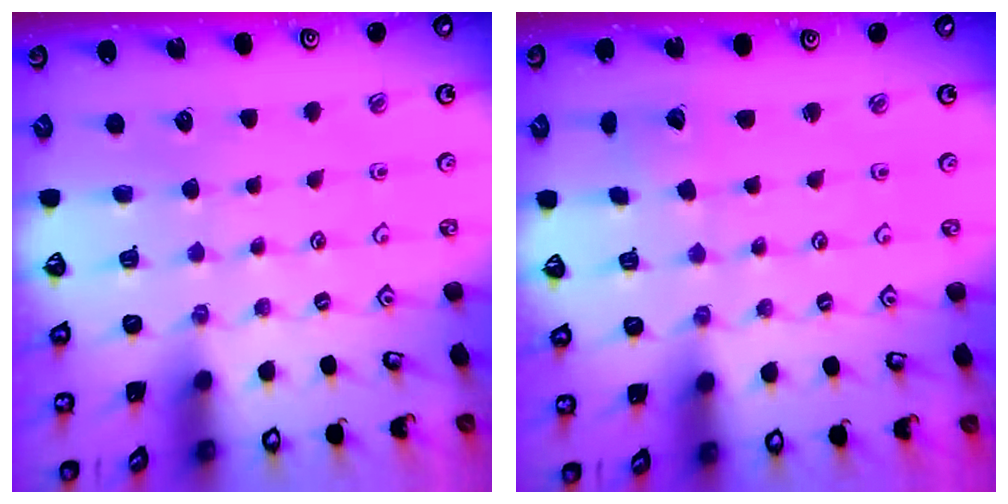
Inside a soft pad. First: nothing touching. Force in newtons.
{"total": 2.6, "press": 2.6, "slide": 0.1}